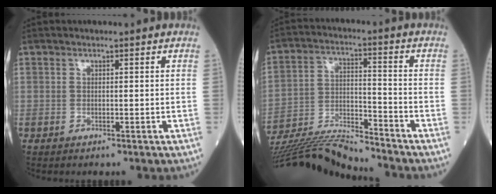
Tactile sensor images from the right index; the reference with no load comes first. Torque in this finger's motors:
{"motor_torque": [-0.01, -0.31, 0.16, 0.09]}